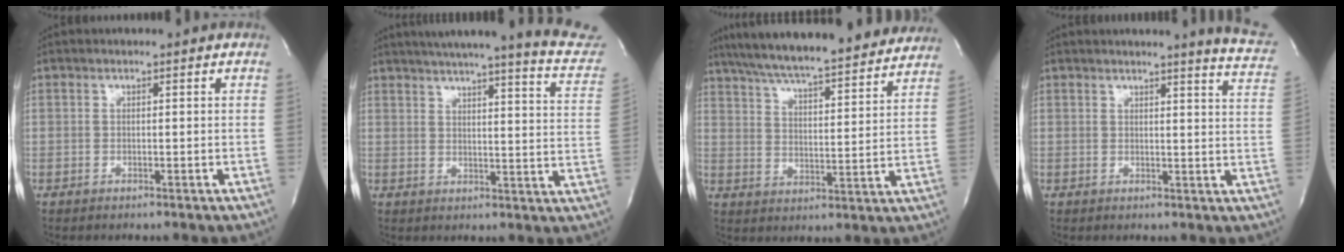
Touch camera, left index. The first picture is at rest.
{"total": 22.4, "force": [19.7, 1.1, 10.5], "torque": [-0.144, -0.056, 0.224]}
{"total": 25.4, "force": [22.7, 3.2, 11.1], "torque": [-0.185, -0.006, 0.304]}
{"total": 8.5, "force": [8.0, -0.4, 2.9], "torque": [-0.023, -0.061, 0.060]}